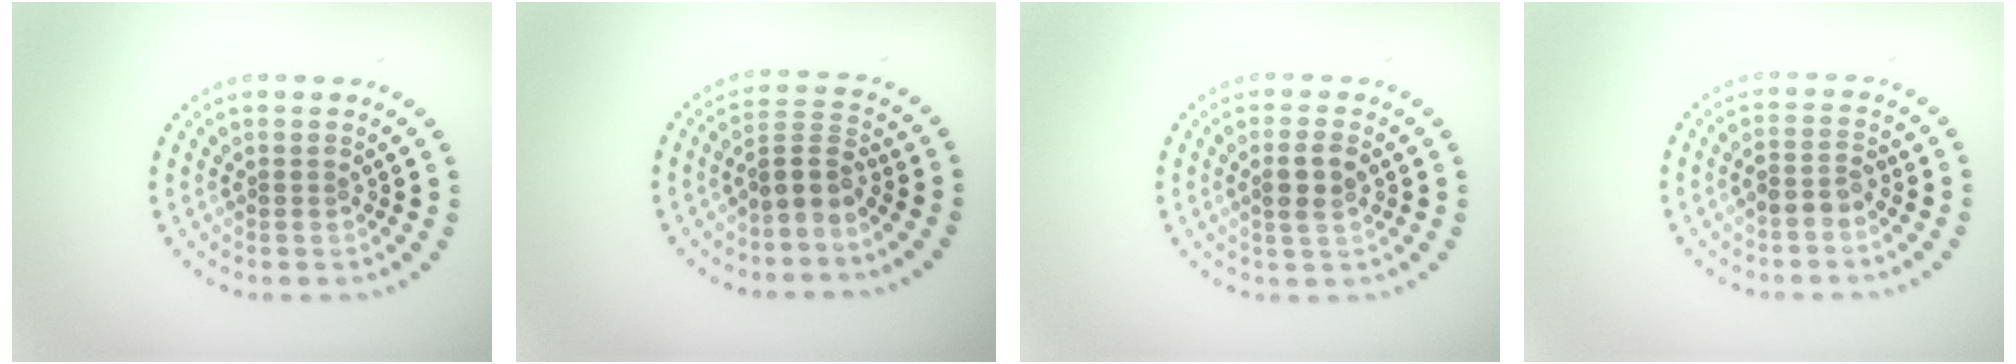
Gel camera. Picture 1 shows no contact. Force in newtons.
{"total": 2.8, "press": 2.1, "slide": 1.9}
{"total": 2.4, "press": 2.2, "slide": 0.8}
{"total": 2.0, "press": 1.8, "slide": 0.8}